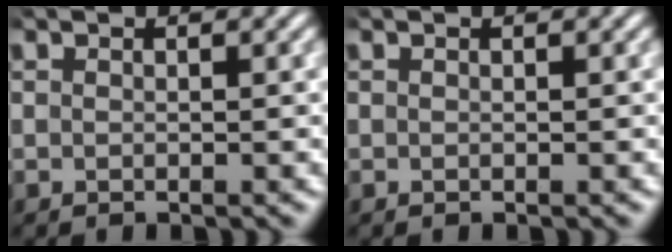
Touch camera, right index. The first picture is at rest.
{"total": 0.0}